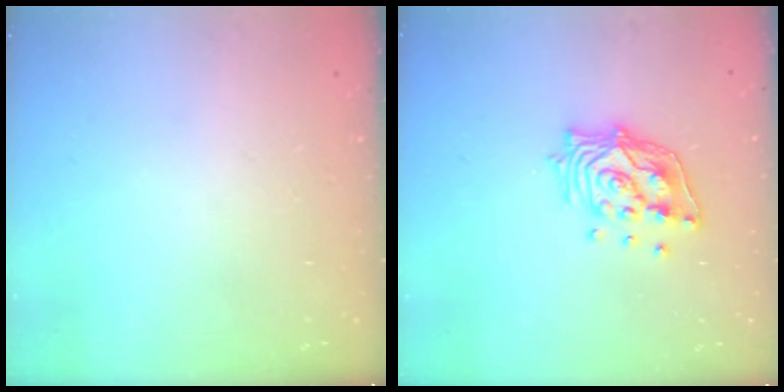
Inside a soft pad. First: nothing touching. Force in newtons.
{"total": 14.0, "press": 13.9, "slide": 1.3}